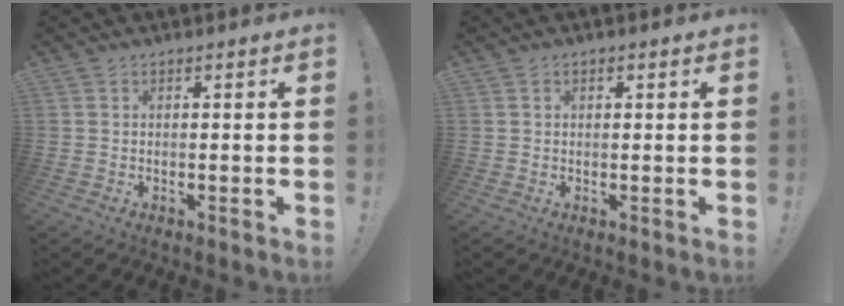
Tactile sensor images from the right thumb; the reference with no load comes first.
{"total": 0.8, "force": [0.4, 0.5, 0.4], "torque": [-0.002, 0.001, 0.006]}